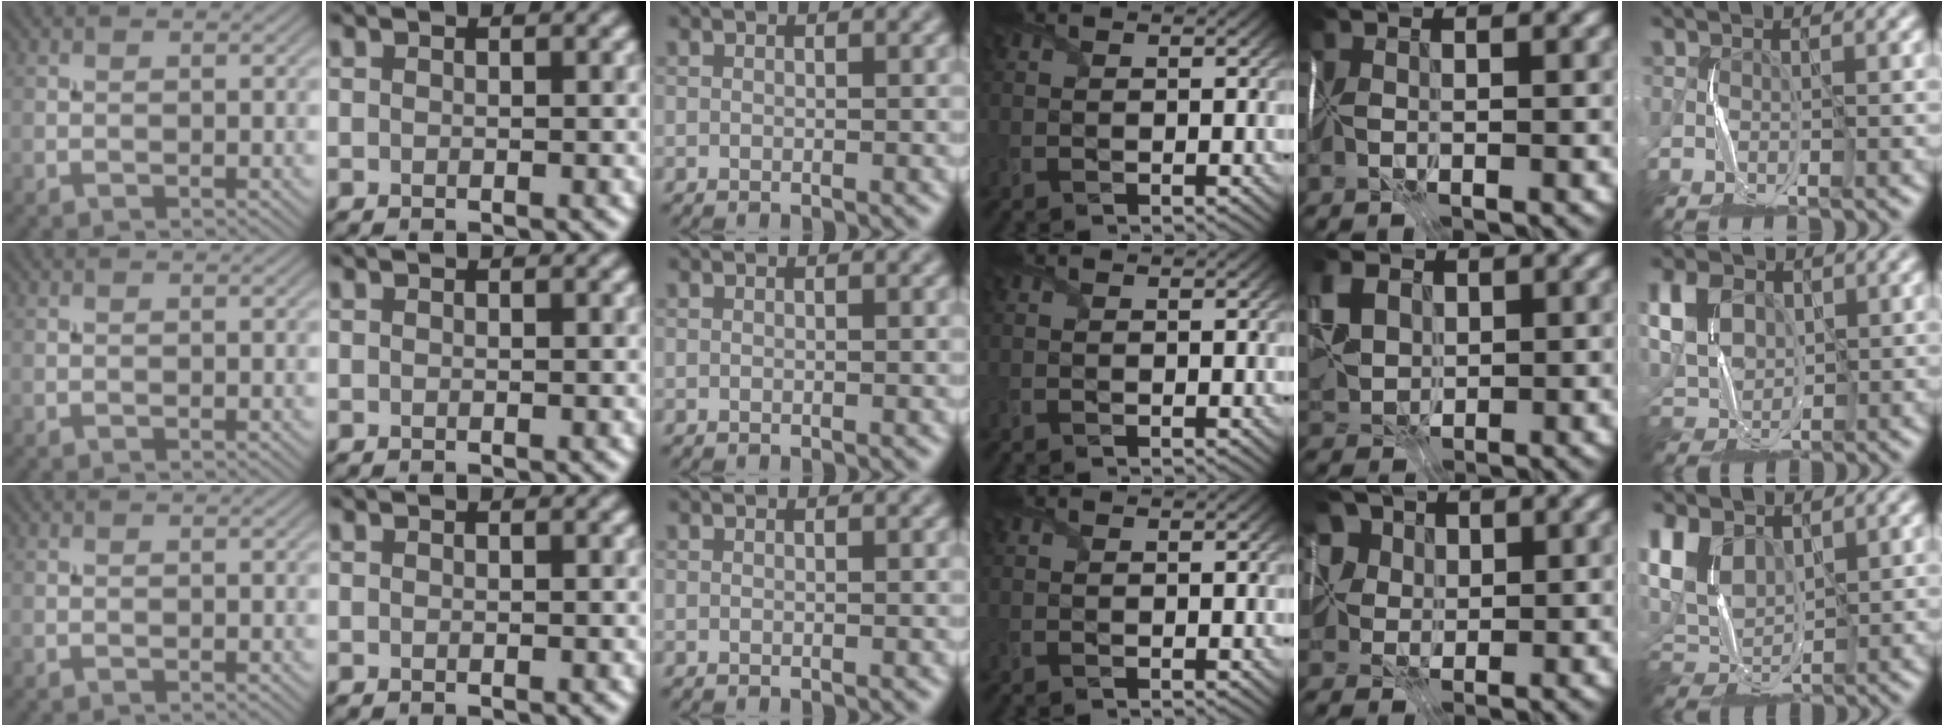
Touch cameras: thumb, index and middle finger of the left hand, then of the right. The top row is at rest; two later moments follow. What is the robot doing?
{"motion": "fold", "object": "shipping label"}